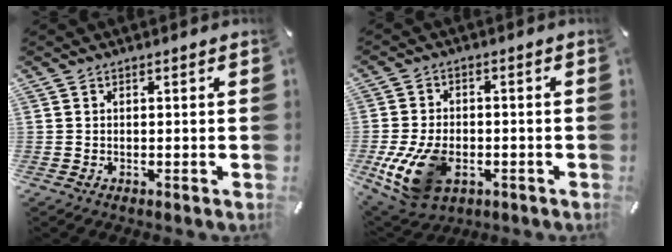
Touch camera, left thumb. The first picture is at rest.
{"total": 14.4, "force": [-4.1, 9.6, 9.9], "torque": [-0.204, 0.005, -0.069]}